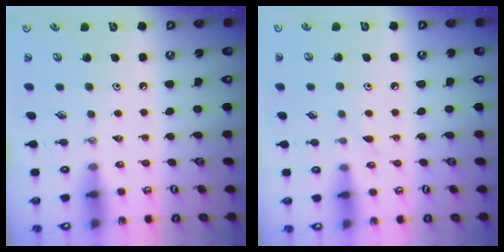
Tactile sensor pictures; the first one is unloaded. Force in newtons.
{"total": 5.0, "press": 4.9, "slide": 0.6}